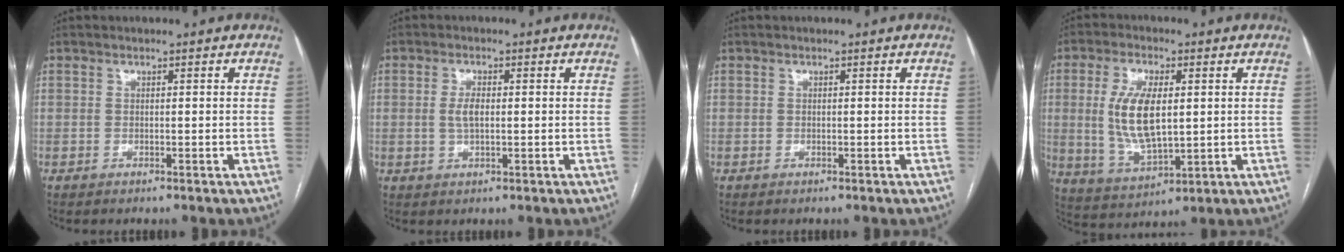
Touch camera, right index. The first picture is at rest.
{"total": 2.8, "force": [0.1, 1.1, 2.6], "torque": [-0.055, 0.003, 0.003]}
{"total": 0.0}
{"total": 10.9, "force": [1.2, 4.4, 10.0], "torque": [-0.214, 0.001, 0.030]}